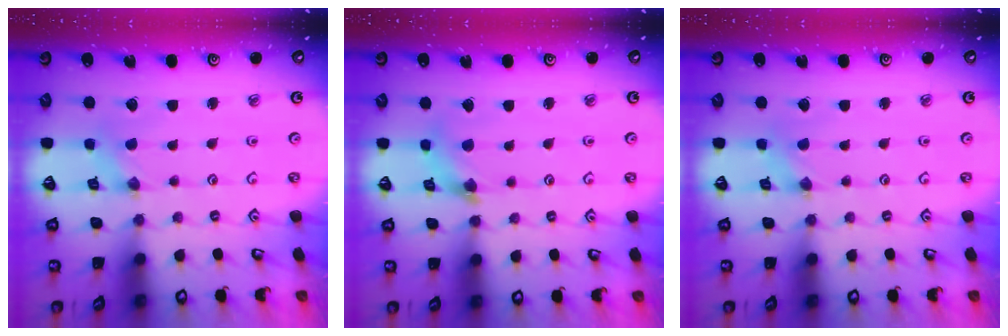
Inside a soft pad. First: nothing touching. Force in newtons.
{"total": 5.4, "press": 5.3, "slide": 0.6}
{"total": 0.0}